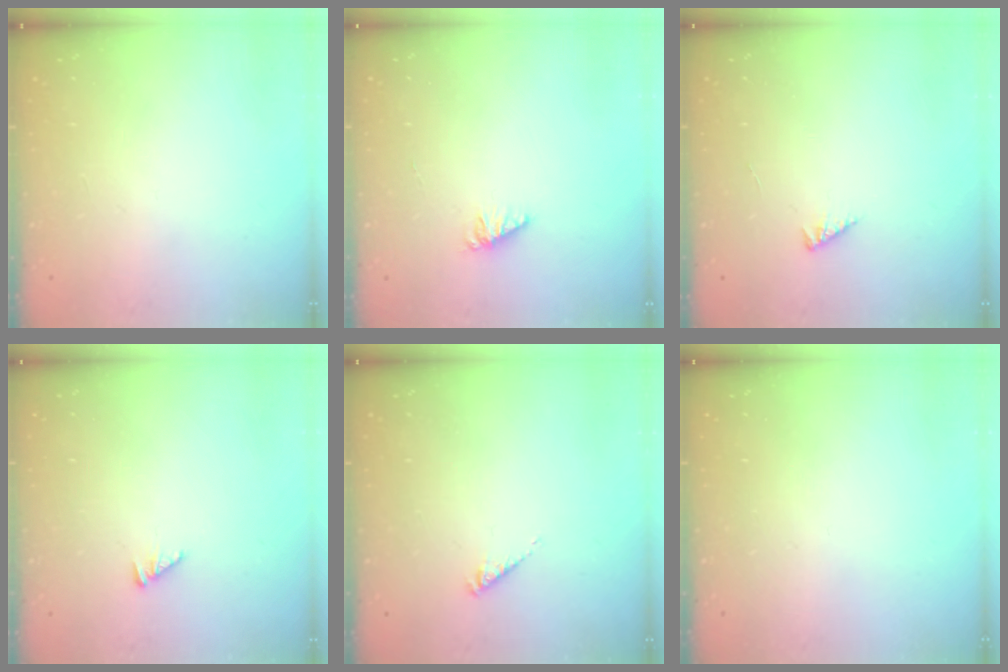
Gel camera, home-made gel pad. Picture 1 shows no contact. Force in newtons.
{"total": 1.4, "press": 1.4, "slide": 0.2}
{"total": 1.4, "press": 1.3, "slide": 0.3}
{"total": 2.2, "press": 2.1, "slide": 0.4}
{"total": 1.1, "press": 1.0, "slide": 0.2}
{"total": 0.0}